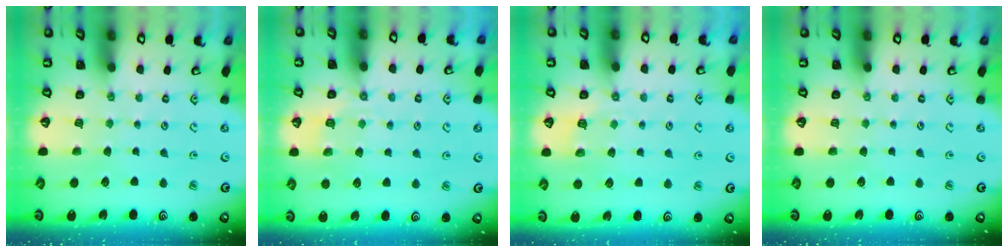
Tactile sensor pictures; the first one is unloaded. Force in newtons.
{"total": 4.8, "press": 4.5, "slide": 1.5}
{"total": 3.5, "press": 3.1, "slide": 1.8}
{"total": 0.0}